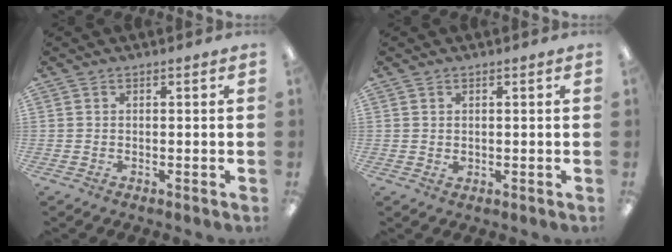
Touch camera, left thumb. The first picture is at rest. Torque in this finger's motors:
{"motor_torque": [-0.17, 0.16, 0.05, -0.15, 0.00]}